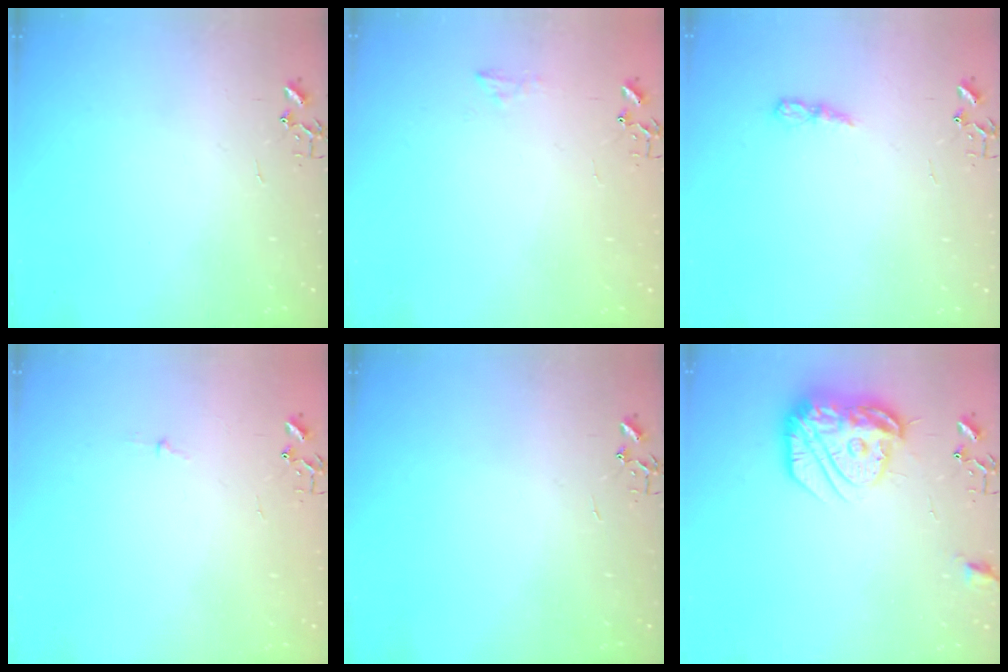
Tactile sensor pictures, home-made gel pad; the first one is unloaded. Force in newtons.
{"total": 6.9, "press": 6.8, "slide": 0.7}
{"total": 6.8, "press": 6.8, "slide": 0.5}
{"total": 2.7, "press": 2.7, "slide": 0.3}
{"total": 0.0}
{"total": 18.0, "press": 17.9, "slide": 1.6}